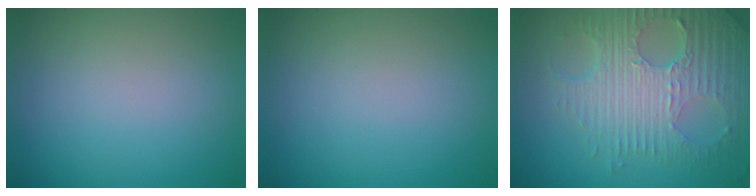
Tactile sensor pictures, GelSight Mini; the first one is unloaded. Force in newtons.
{"total": 0.0}
{"total": 8.0, "press": 5.7, "slide": 5.6}